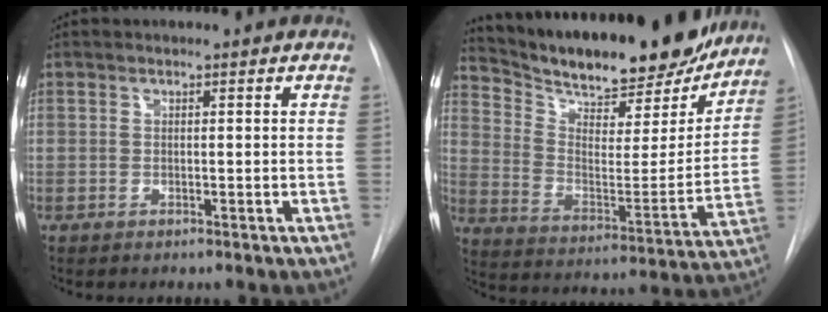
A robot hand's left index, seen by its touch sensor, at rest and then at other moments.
{"total": 25.9, "force": [22.6, 6.3, 11.1], "torque": [-0.190, -0.024, 0.326]}